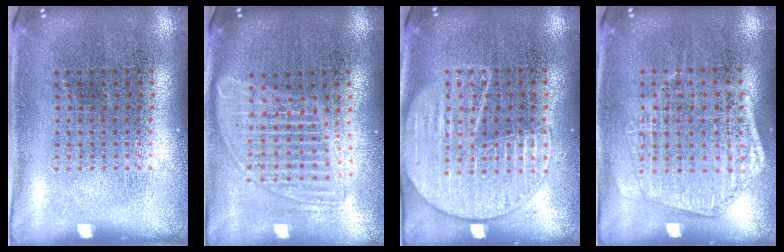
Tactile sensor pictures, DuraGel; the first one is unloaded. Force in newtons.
{"total": 1.7, "press": 1.4, "slide": 0.9}
{"total": 1.6, "press": 1.6, "slide": 0.1}
{"total": 1.4, "press": 1.3, "slide": 0.5}